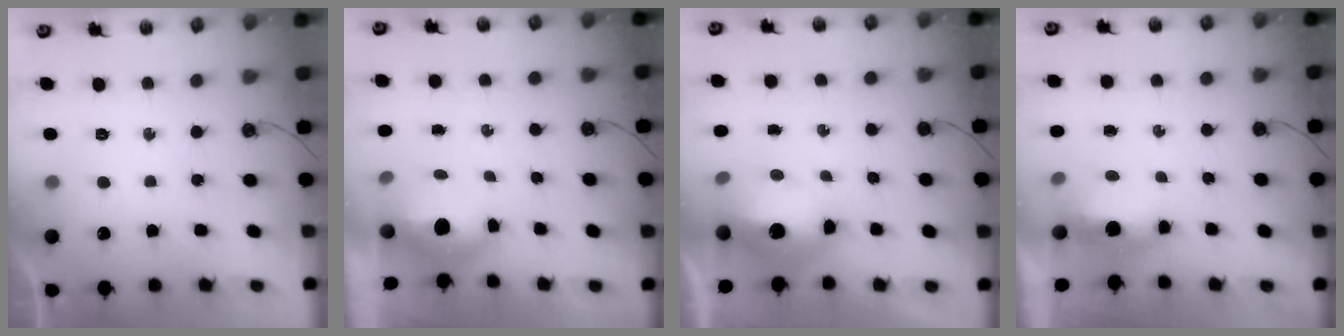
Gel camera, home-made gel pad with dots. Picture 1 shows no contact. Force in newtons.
{"total": 5.7, "press": 5.3, "slide": 2.1}
{"total": 11.7, "press": 11.0, "slide": 4.1}
{"total": 13.8, "press": 6.8, "slide": 11.9}